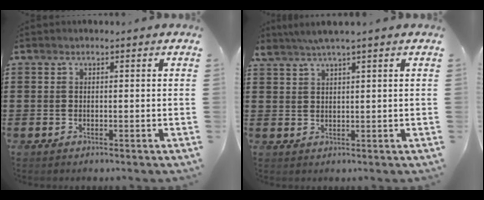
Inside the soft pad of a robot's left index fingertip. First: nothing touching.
{"total": 2.7, "force": [2.1, -0.3, 1.6], "torque": [-0.035, 0.003, 0.038]}